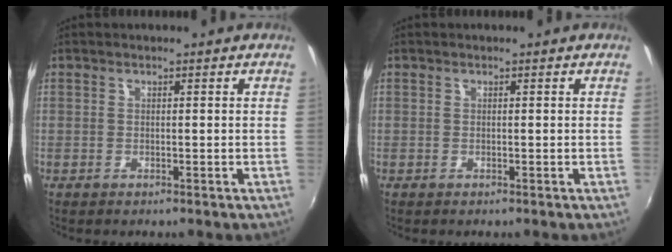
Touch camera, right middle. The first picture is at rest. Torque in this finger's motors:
{"motor_torque": [-0.07, -0.01, 0.00, 0.00]}